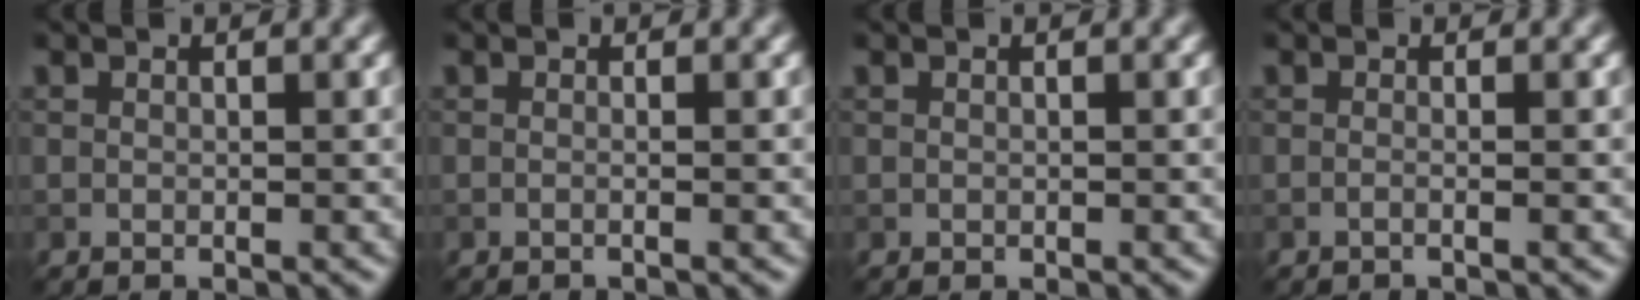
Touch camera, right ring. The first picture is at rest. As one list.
[{"total": 0.8, "force": [0.0, 0.4, 0.8], "torque": [0.004, -0.013, -0.015]}, {"total": 0.0}, {"total": 0.8, "force": [-0.2, 0.3, 0.8], "torque": [-0.003, -0.008, -0.015]}]